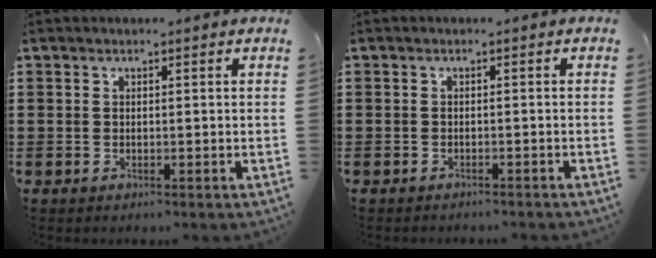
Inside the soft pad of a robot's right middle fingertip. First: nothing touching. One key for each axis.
{"total": 0.9, "fx": -0.9, "fy": 0.2, "fz": -0.2, "tx": 0.002, "ty": 0.004, "tz": -0.021}